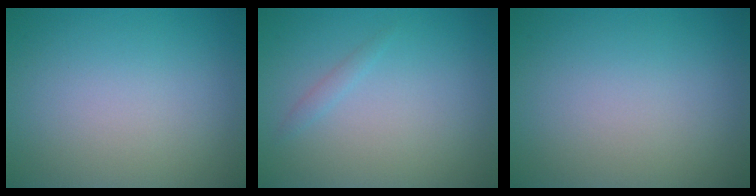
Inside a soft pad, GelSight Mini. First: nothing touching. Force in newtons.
{"total": 0.7, "press": 0.7, "slide": 0.0}
{"total": 0.0}